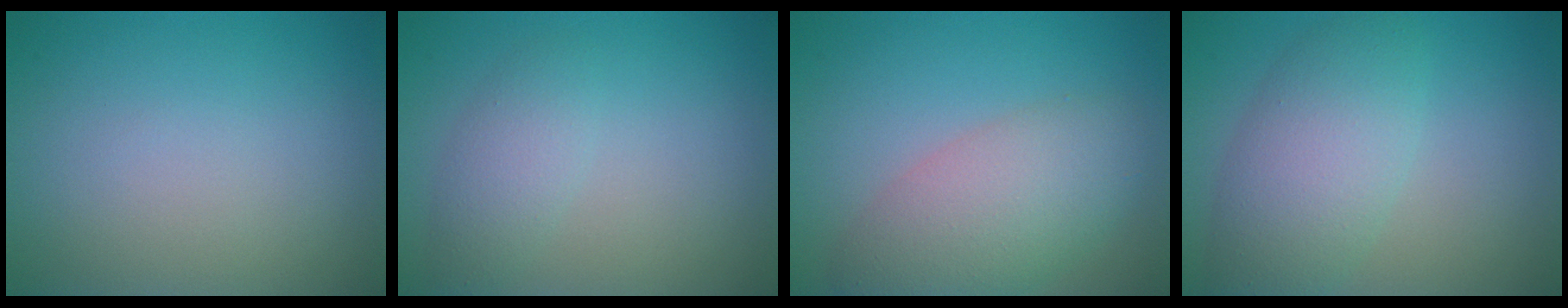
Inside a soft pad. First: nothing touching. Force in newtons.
{"total": 2.2, "press": 2.2, "slide": 0.1}
{"total": 5.9, "press": 5.9, "slide": 0.2}
{"total": 5.6, "press": 5.6, "slide": 0.1}